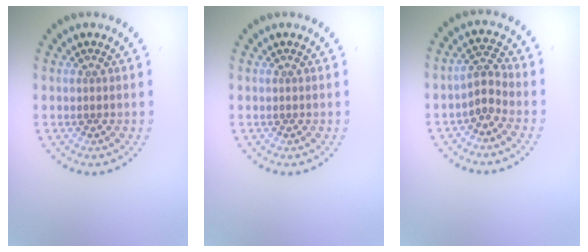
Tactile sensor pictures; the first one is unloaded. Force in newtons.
{"total": 0.0}
{"total": 2.0, "press": 1.5, "slide": 1.3}